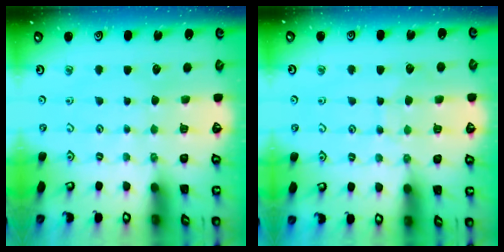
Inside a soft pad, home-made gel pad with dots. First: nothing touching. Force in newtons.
{"total": 4.9, "press": 4.9, "slide": 0.5}